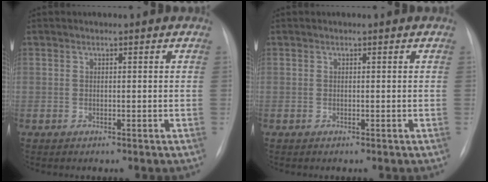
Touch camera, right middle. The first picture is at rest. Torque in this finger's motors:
{"motor_torque": [0.11, -0.24, 0.04, 0.00]}